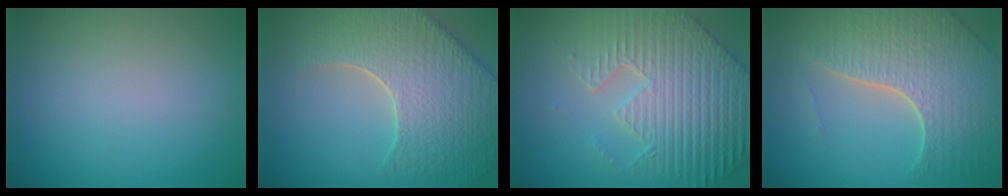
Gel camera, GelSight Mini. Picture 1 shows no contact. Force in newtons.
{"total": 8.5, "press": 6.3, "slide": 5.8}
{"total": 9.2, "press": 6.5, "slide": 6.5}
{"total": 7.0, "press": 5.0, "slide": 4.9}